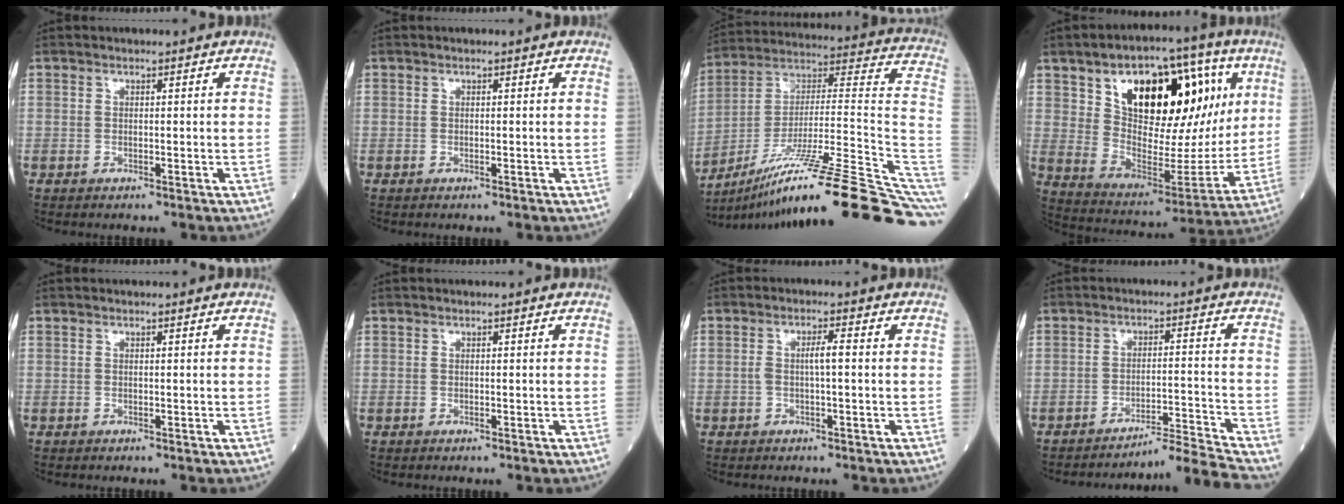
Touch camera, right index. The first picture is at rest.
{"total": 0.0}
{"total": 27.5, "force": [-18.2, 0.4, 20.6], "torque": [-0.230, 0.033, -0.297]}
{"total": 23.9, "force": [8.8, 10.9, 19.3], "torque": [-0.302, 0.033, 0.146]}
{"total": 0.0}
{"total": 0.0}
{"total": 2.7, "force": [-0.1, 0.3, 2.7], "torque": [-0.053, 0.005, -0.002]}
{"total": 7.7, "force": [-6.7, -3.8, -0.1], "torque": [0.003, 0.010, -0.112]}